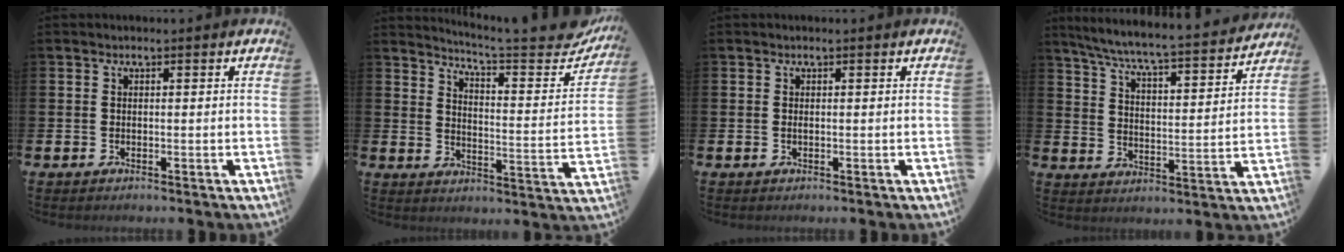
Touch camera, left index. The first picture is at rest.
{"total": 6.0, "force": [5.3, 0.3, 2.7], "torque": [-0.052, -0.051, 0.079]}
{"total": 0.0}
{"total": 6.8, "force": [6.3, 0.2, 2.6], "torque": [-0.080, -0.052, 0.103]}